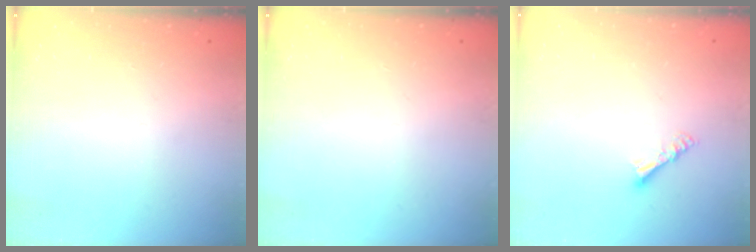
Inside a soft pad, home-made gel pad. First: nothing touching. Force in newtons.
{"total": 0.0}
{"total": 5.2, "press": 5.1, "slide": 0.5}